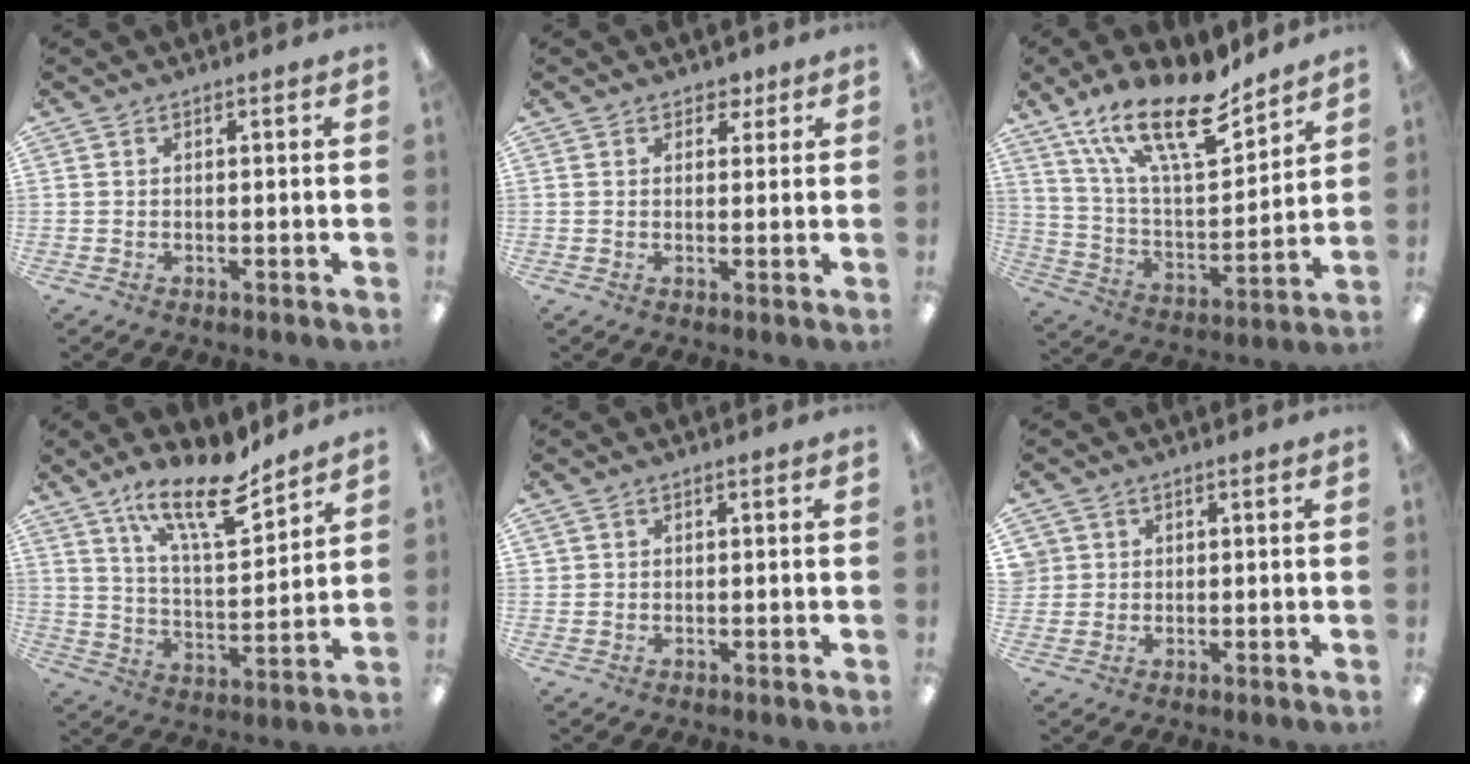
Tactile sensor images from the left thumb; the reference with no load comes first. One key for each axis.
{"total": 3.0, "fx": 1.8, "fy": 2.2, "fz": 0.9, "tx": -0.004, "ty": 0.000, "tz": 0.031}
{"total": 20.8, "fx": 14.8, "fy": 7.0, "fz": 12.8, "tx": -0.228, "ty": -0.089, "tz": 0.257}
{"total": 16.4, "fx": 12.2, "fy": 4.7, "fz": 9.9, "tx": -0.167, "ty": -0.071, "tz": 0.204}
{"total": 1.1, "fx": 0.4, "fy": 1.0, "fz": -0.1, "tx": 0.001, "ty": 0.003, "tz": 0.006}
{"total": 2.9, "fx": 0.9, "fy": 2.7, "fz": -0.2, "tx": 0.003, "ty": 0.002, "tz": 0.015}